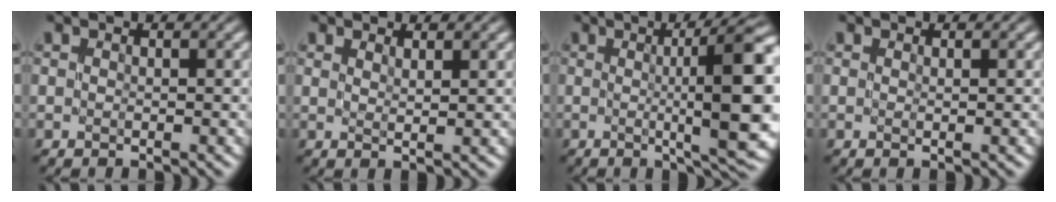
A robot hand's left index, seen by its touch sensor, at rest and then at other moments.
{"total": 1.6, "force": [1.2, 0.3, 1.0], "torque": [-0.011, -0.002, 0.018]}
{"total": 13.3, "force": [0.8, 3.1, 12.9], "torque": [-0.141, 0.002, 0.016]}
{"total": 0.7, "force": [0.3, 0.2, 0.6], "torque": [-0.005, -0.002, 0.004]}